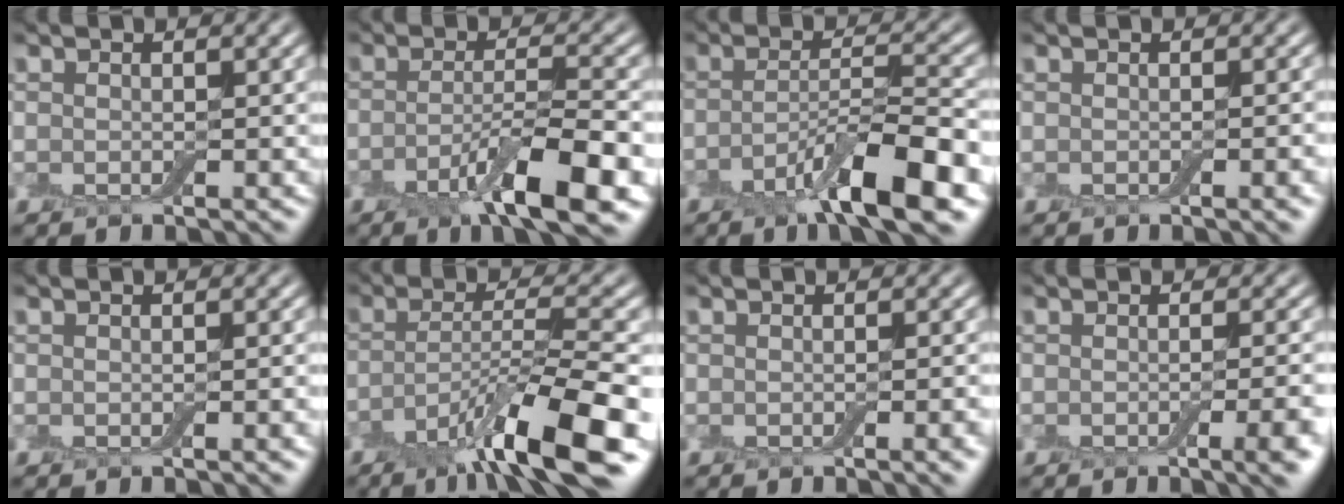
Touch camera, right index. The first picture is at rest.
{"total": 7.5, "force": [-3.5, 1.5, 6.5], "torque": [-0.104, 0.003, -0.064]}
{"total": 7.8, "force": [-4.0, 1.6, 6.5], "torque": [-0.106, 0.007, -0.072]}
{"total": 2.2, "force": [-0.4, 0.6, 2.0], "torque": [-0.017, 0.003, -0.006]}
{"total": 1.5, "force": [-0.2, 0.4, 1.4], "torque": [-0.012, 0.001, -0.003]}
{"total": 9.8, "force": [-5.3, 1.9, 8.0], "torque": [-0.120, 0.005, -0.098]}
{"total": 2.5, "force": [-0.6, 0.8, 2.3], "torque": [-0.019, 0.003, -0.008]}
{"total": 4.3, "force": [-1.4, 1.3, 3.9], "torque": [-0.041, -0.001, -0.018]}